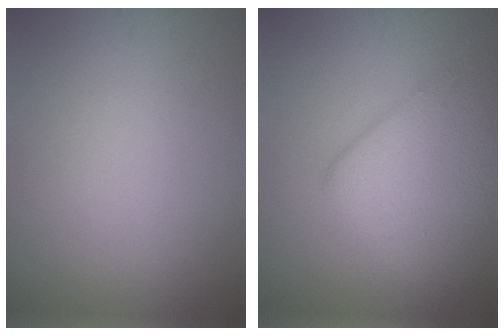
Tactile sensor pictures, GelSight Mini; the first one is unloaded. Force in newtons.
{"total": 6.7, "press": 6.7, "slide": 0.2}